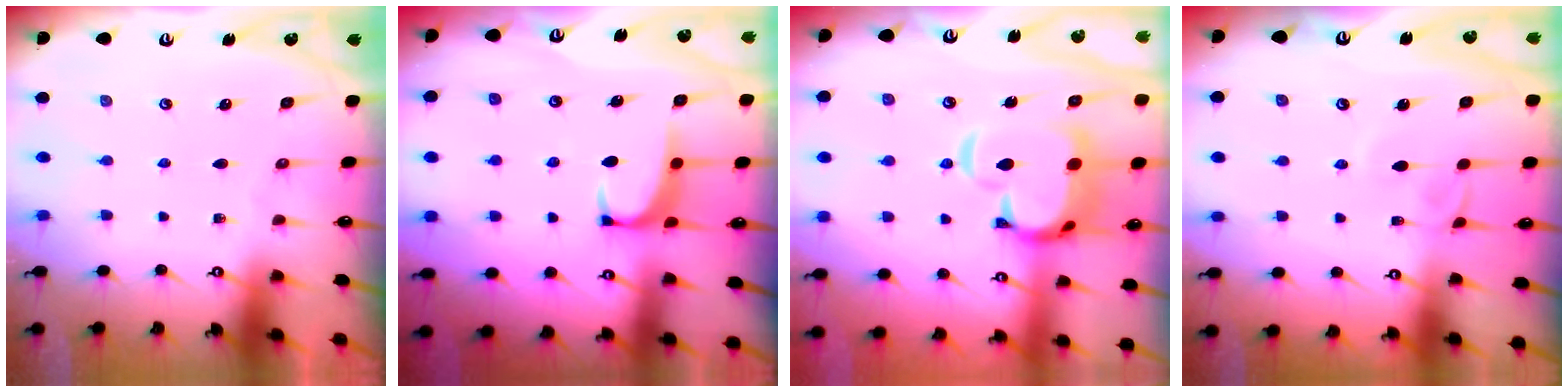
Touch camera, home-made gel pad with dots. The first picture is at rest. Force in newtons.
{"total": 1.5, "press": 1.2, "slide": 1.0}
{"total": 8.6, "press": 8.4, "slide": 1.7}
{"total": 4.1, "press": 4.1, "slide": 0.2}